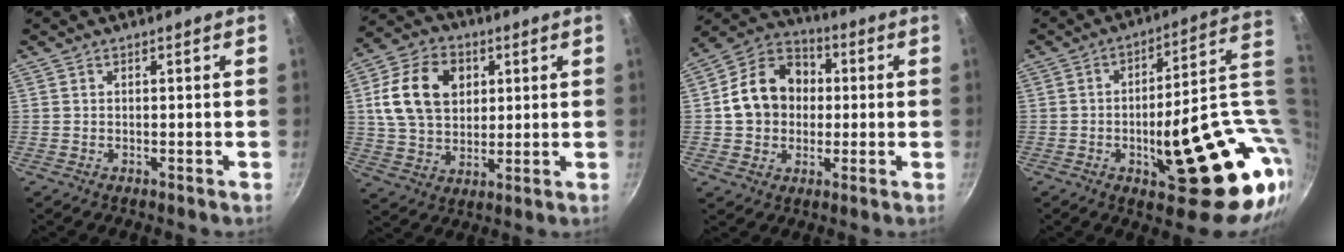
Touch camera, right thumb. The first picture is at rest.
{"total": 15.2, "force": [3.8, 11.1, 9.7], "torque": [-0.160, 0.001, 0.065]}
{"total": 14.2, "force": [0.8, 11.7, 8.0], "torque": [-0.105, 0.027, 0.001]}
{"total": 27.1, "force": [-1.4, 10.6, 24.9], "torque": [-0.290, 0.002, 0.000]}